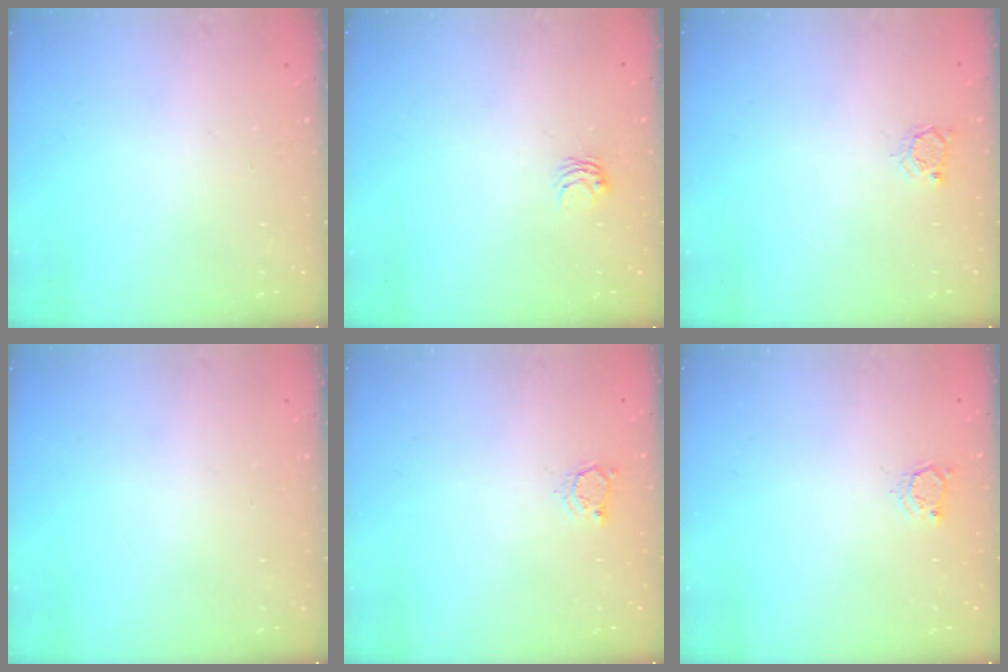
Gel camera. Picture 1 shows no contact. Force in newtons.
{"total": 3.2, "press": 3.1, "slide": 0.3}
{"total": 2.8, "press": 2.8, "slide": 0.5}
{"total": 0.0}
{"total": 3.3, "press": 3.3, "slide": 0.4}
{"total": 3.3, "press": 3.3, "slide": 0.4}